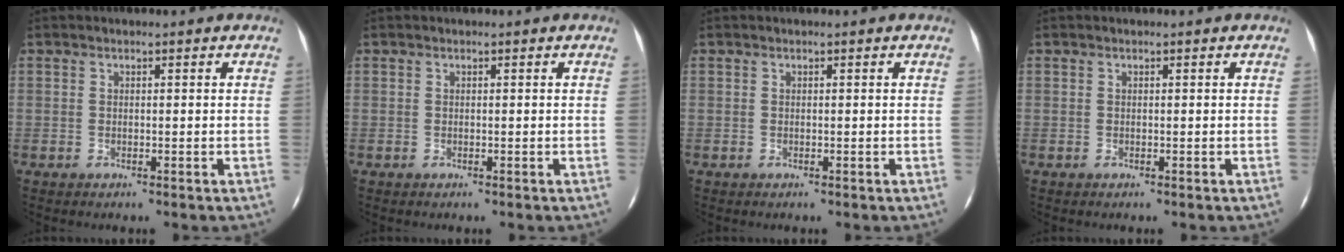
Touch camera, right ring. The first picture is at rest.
{"total": 0.0}
{"total": 0.0}
{"total": 0.0}